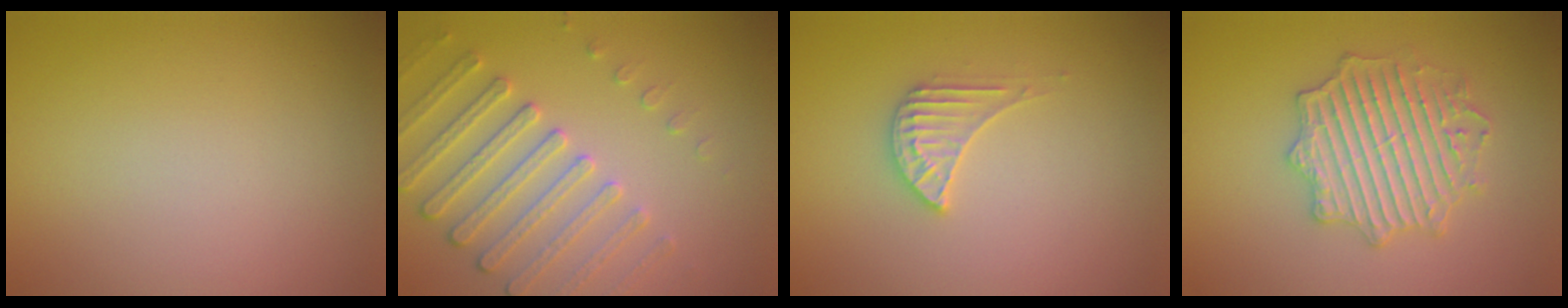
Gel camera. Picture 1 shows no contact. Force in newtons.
{"total": 4.1, "press": 3.8, "slide": 1.5}
{"total": 2.3, "press": 2.3, "slide": 0.3}
{"total": 4.1, "press": 4.1, "slide": 0.6}